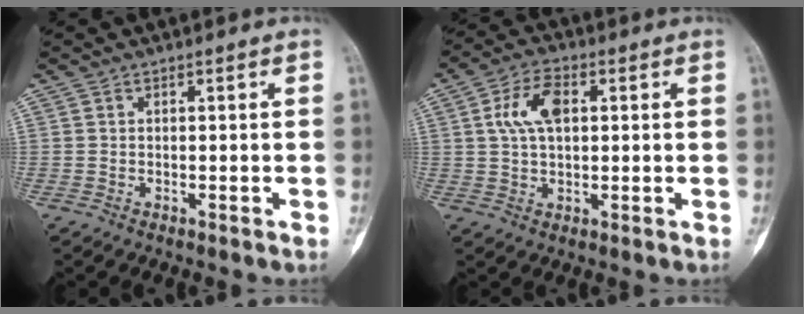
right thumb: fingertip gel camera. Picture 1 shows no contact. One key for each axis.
{"total": 8.0, "fx": 1.8, "fy": 4.6, "fz": 6.3, "tx": -0.118, "ty": 0.009, "tz": 0.031}